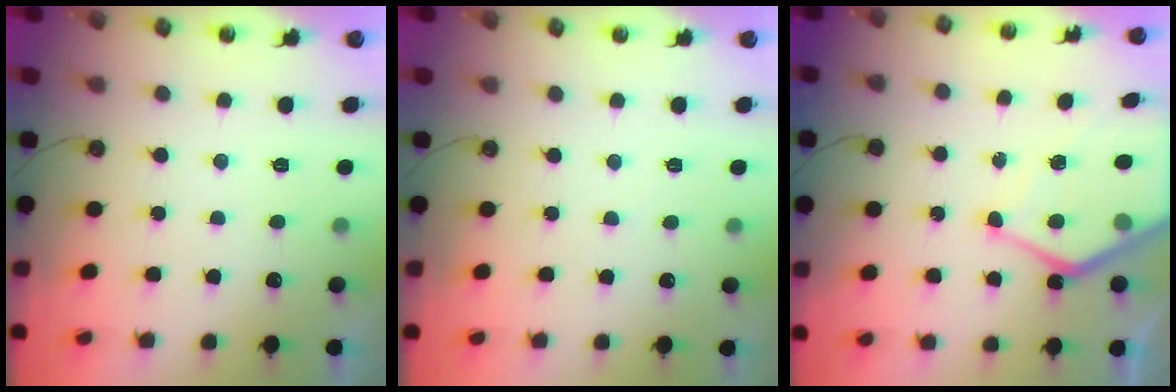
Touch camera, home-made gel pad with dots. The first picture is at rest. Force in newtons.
{"total": 2.0, "press": 2.0, "slide": 0.4}
{"total": 11.1, "press": 11.0, "slide": 1.0}